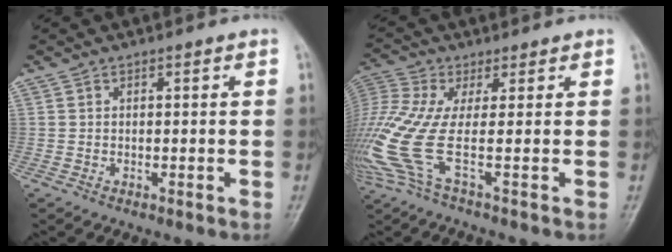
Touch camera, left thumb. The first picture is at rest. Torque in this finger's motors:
{"motor_torque": [1.92, 3.09, 2.24, 0.54, 0.59]}